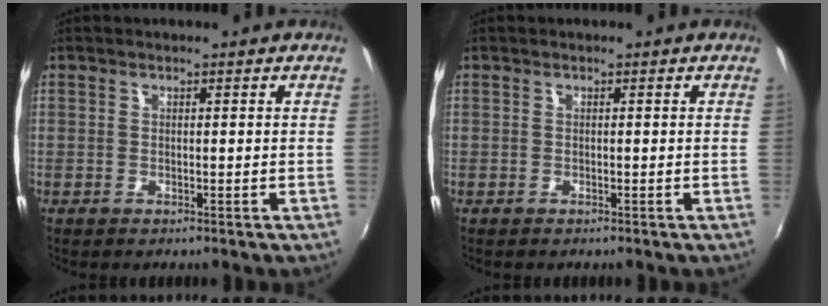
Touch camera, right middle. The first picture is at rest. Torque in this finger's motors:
{"motor_torque": [-0.08, -0.03, -0.03, 0.01]}